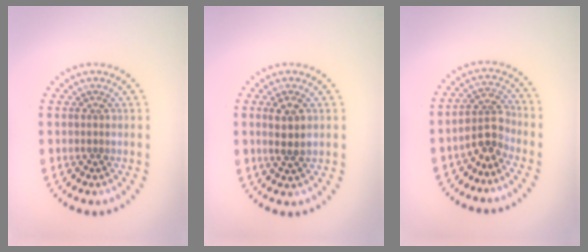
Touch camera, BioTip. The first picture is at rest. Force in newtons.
{"total": 2.3, "press": 2.1, "slide": 0.8}
{"total": 2.7, "press": 2.4, "slide": 1.3}